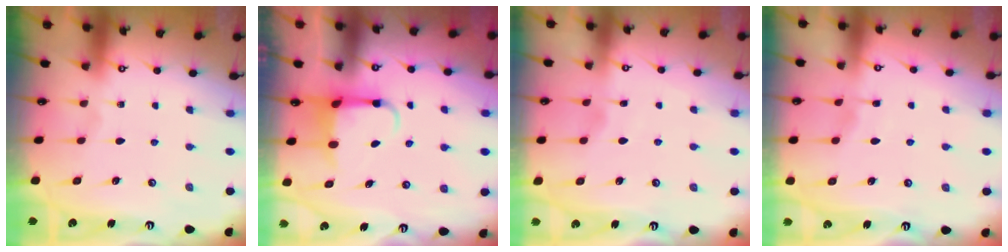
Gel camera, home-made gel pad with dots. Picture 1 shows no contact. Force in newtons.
{"total": 3.7, "press": 3.6, "slide": 0.7}
{"total": 2.7, "press": 2.7, "slide": 0.3}
{"total": 3.3, "press": 3.3, "slide": 0.3}